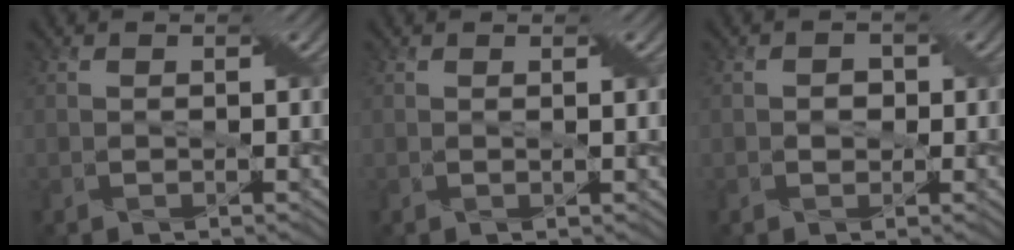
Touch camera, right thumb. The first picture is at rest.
{"total": 1.1, "force": [0.3, -0.2, 1.1], "torque": [-0.016, 0.001, 0.002]}
{"total": 1.2, "force": [-0.2, 1.1, 0.3], "torque": [-0.008, -0.003, -0.005]}